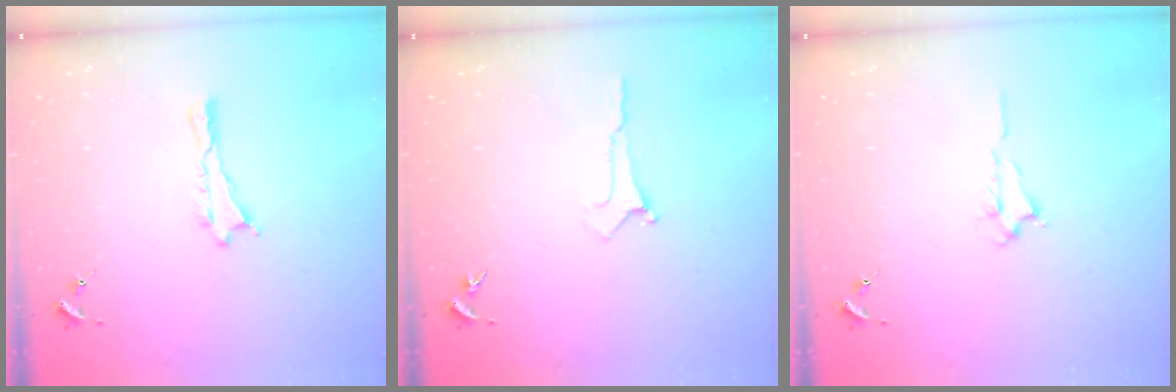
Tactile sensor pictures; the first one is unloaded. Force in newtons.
{"total": 0.0}
{"total": 0.7, "press": 0.6, "slide": 0.2}